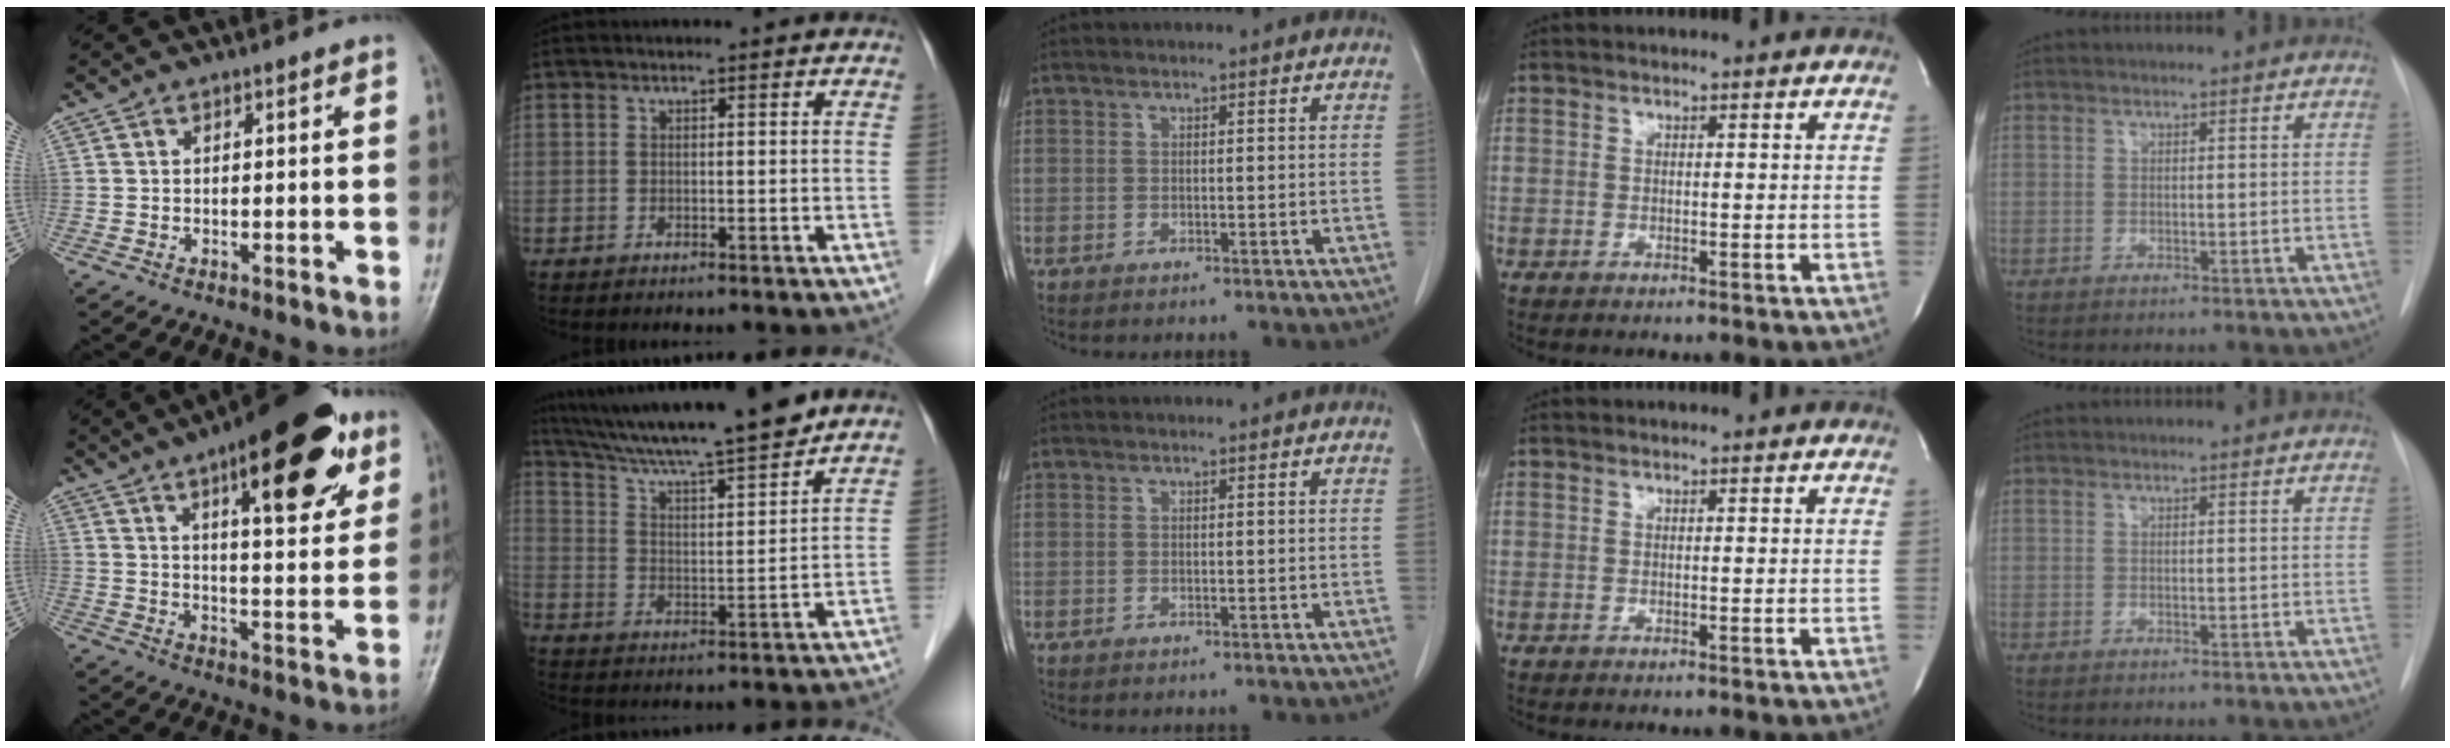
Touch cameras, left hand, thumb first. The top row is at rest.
{"thumb": {"total": 20.4, "force": [10.6, 7.2, 15.8], "torque": [-0.188, -0.031, 0.151]}, "index": {"total": 16.5, "force": [14.6, 0.0, 7.6], "torque": [-0.130, 0.009, 0.234]}}